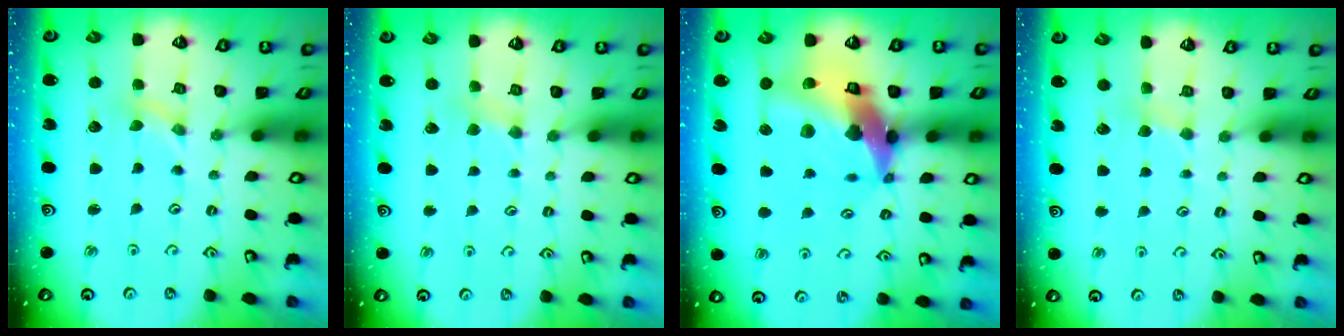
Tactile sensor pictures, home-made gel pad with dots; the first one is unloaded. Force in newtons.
{"total": 3.1, "press": 3.0, "slide": 0.5}
{"total": 20.5, "press": 20.3, "slide": 2.6}
{"total": 2.8, "press": 2.8, "slide": 0.3}